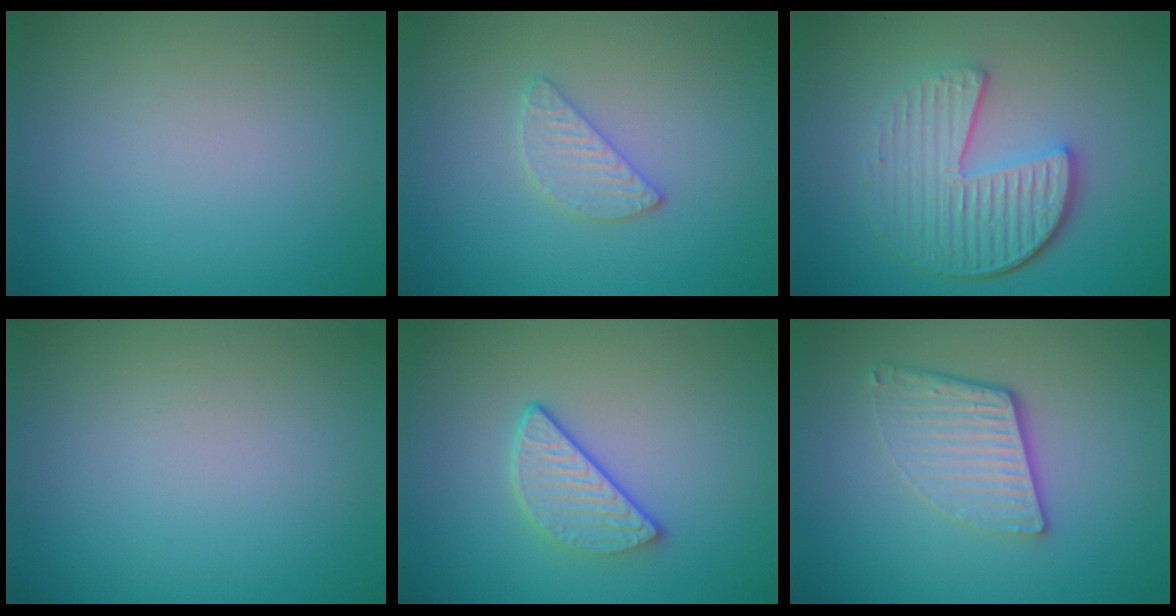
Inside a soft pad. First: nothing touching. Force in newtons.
{"total": 2.0, "press": 2.0, "slide": 0.2}
{"total": 5.9, "press": 4.3, "slide": 4.1}
{"total": 0.0}
{"total": 3.4, "press": 2.7, "slide": 2.0}
{"total": 4.4, "press": 2.9, "slide": 3.3}